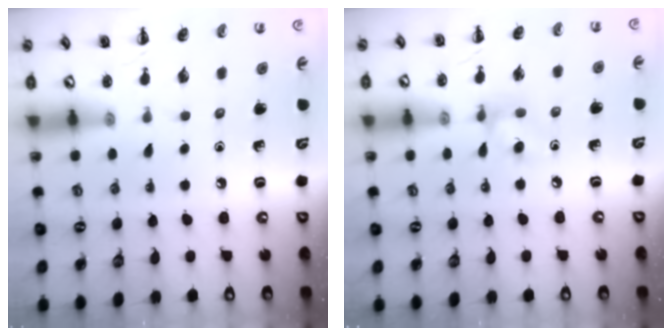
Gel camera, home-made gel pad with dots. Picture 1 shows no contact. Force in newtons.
{"total": 6.9, "press": 6.8, "slide": 1.0}